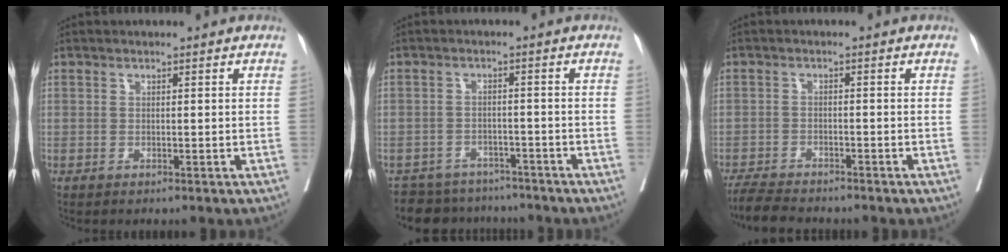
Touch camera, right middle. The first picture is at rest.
{"total": 8.2, "force": [-7.5, 3.4, 0.4], "torque": [-0.002, 0.013, -0.099]}
{"total": 5.8, "force": [-5.4, 0.7, 2.0], "torque": [-0.030, -0.017, -0.092]}